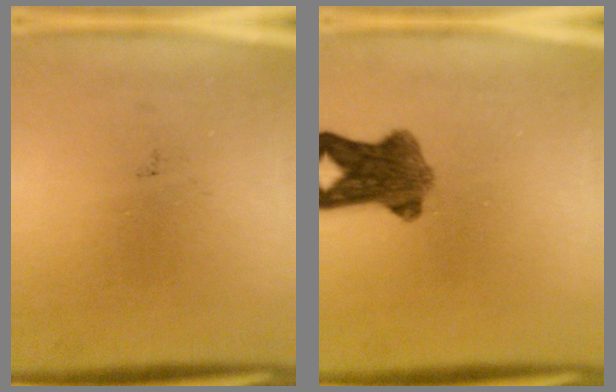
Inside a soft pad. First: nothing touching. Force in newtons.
{"total": 7.3}